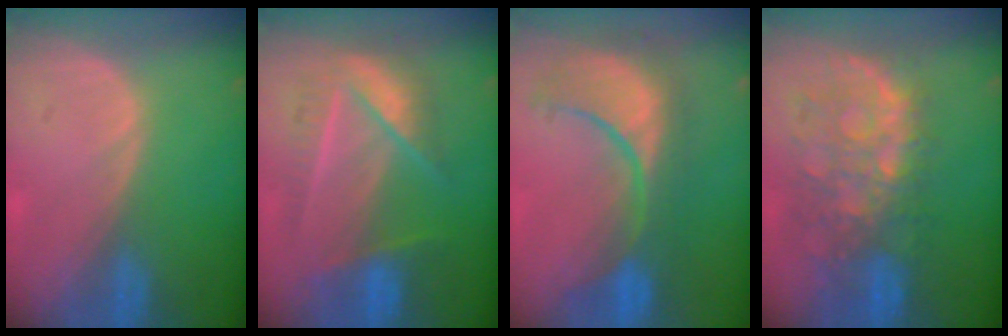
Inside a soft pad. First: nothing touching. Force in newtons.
{"total": 7.8, "press": 7.6, "slide": 1.8}
{"total": 10.7, "press": 10.1, "slide": 3.7}
{"total": 10.4, "press": 9.4, "slide": 4.6}